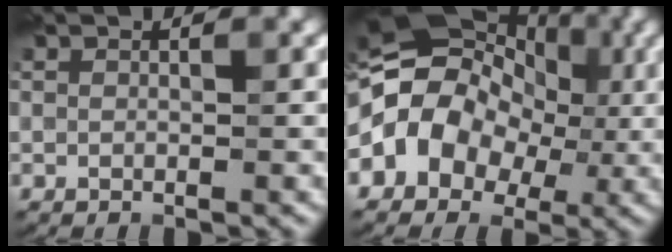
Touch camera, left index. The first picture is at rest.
{"total": 11.4, "force": [-0.6, 9.1, 6.8], "torque": [-0.114, 0.019, -0.035]}